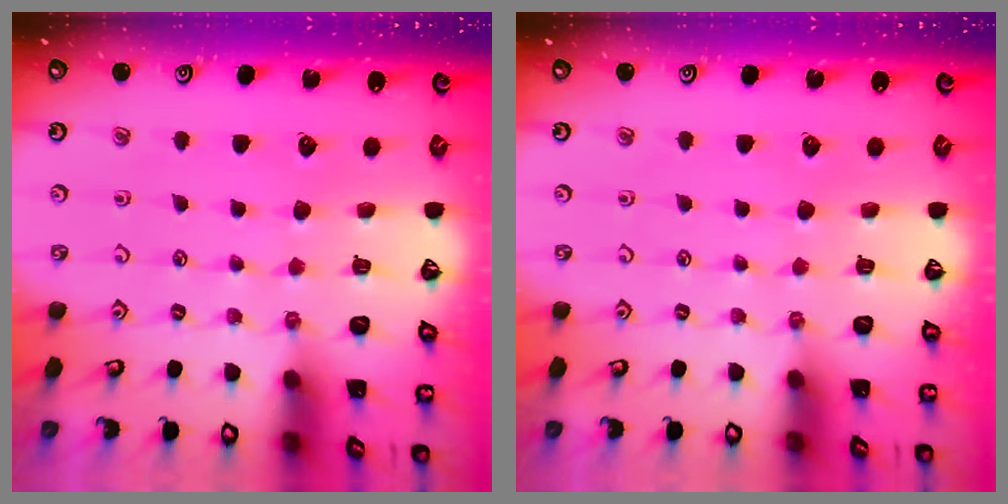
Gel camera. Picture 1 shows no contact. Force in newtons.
{"total": 0.0}